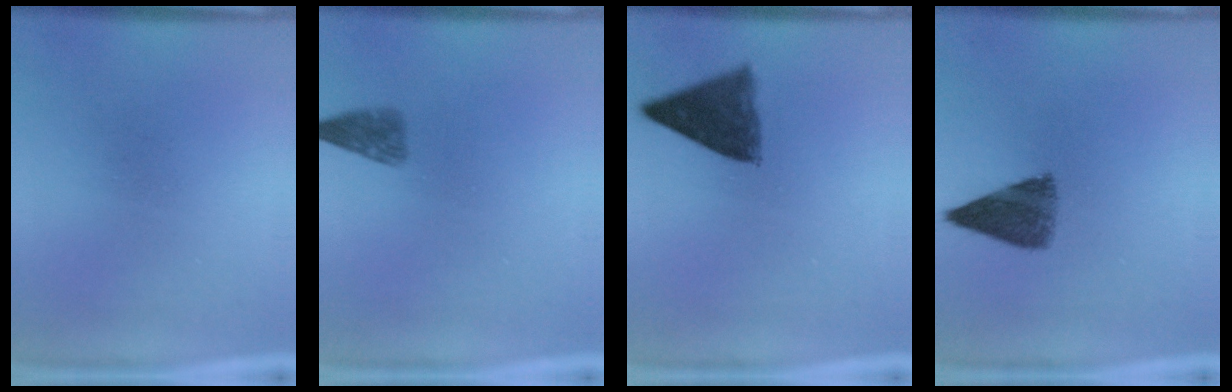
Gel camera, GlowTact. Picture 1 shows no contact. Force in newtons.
{"total": 2.5}
{"total": 8.0}
{"total": 6.7}